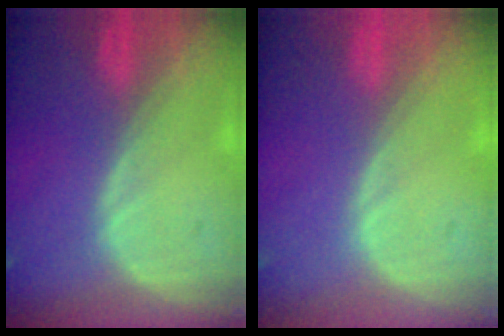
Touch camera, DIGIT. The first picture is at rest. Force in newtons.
{"total": 0.0}